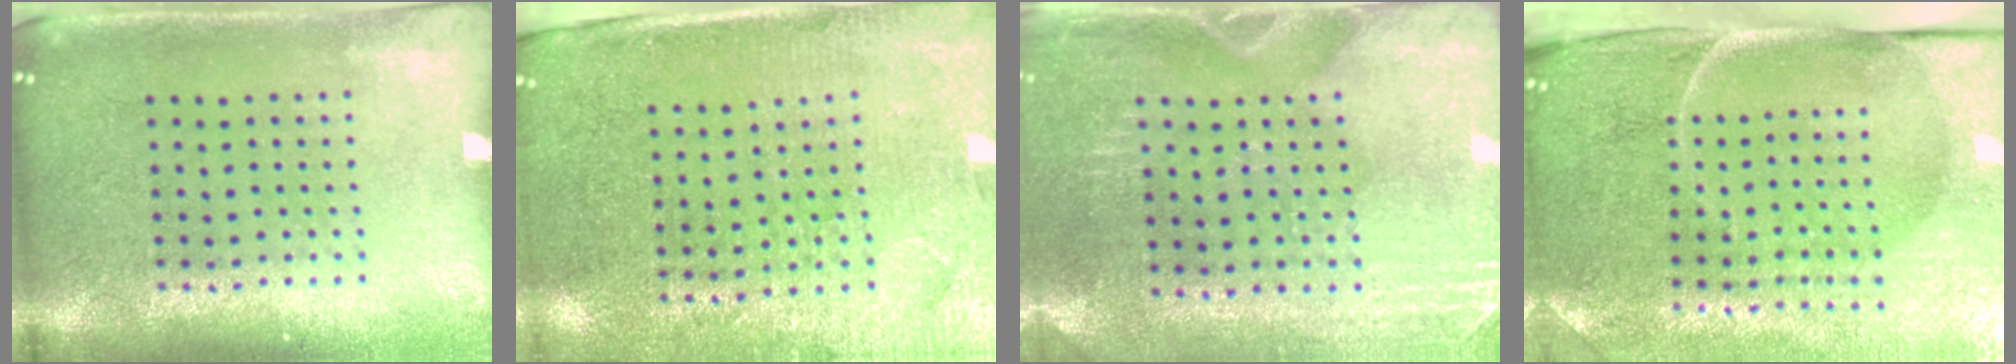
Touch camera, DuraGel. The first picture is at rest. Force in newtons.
{"total": 3.0, "press": 2.9, "slide": 0.8}
{"total": 2.9, "press": 2.6, "slide": 1.2}
{"total": 5.0, "press": 4.0, "slide": 3.0}